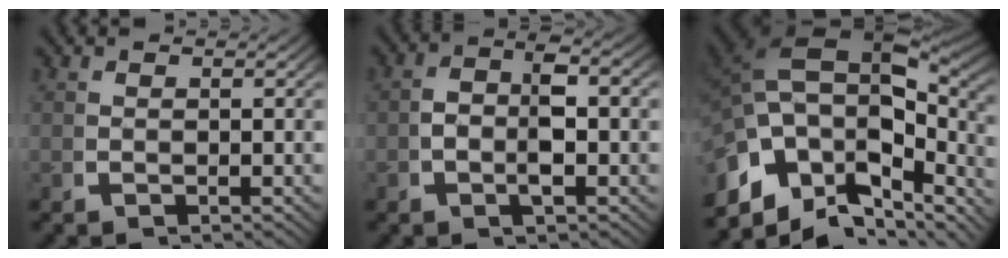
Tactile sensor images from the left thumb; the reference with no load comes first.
{"total": 4.1, "force": [-0.3, 2.1, 3.5], "torque": [-0.068, -0.008, -0.004]}
{"total": 17.8, "force": [-1.0, 12.4, 12.7], "torque": [-0.230, -0.031, -0.004]}